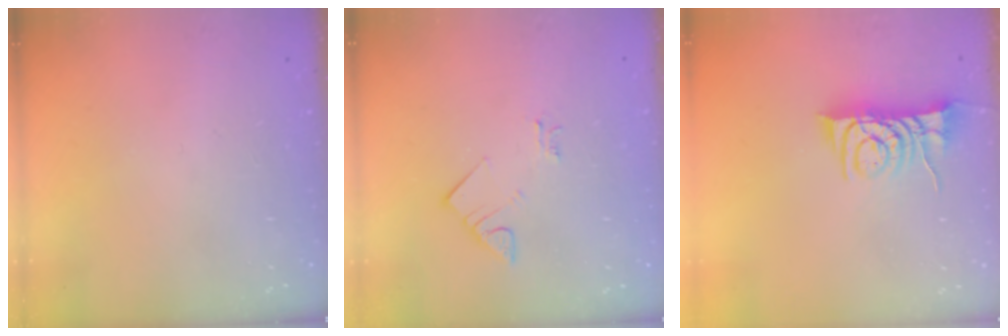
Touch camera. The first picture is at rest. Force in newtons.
{"total": 3.5, "press": 3.5, "slide": 0.2}
{"total": 8.8, "press": 8.8, "slide": 0.5}